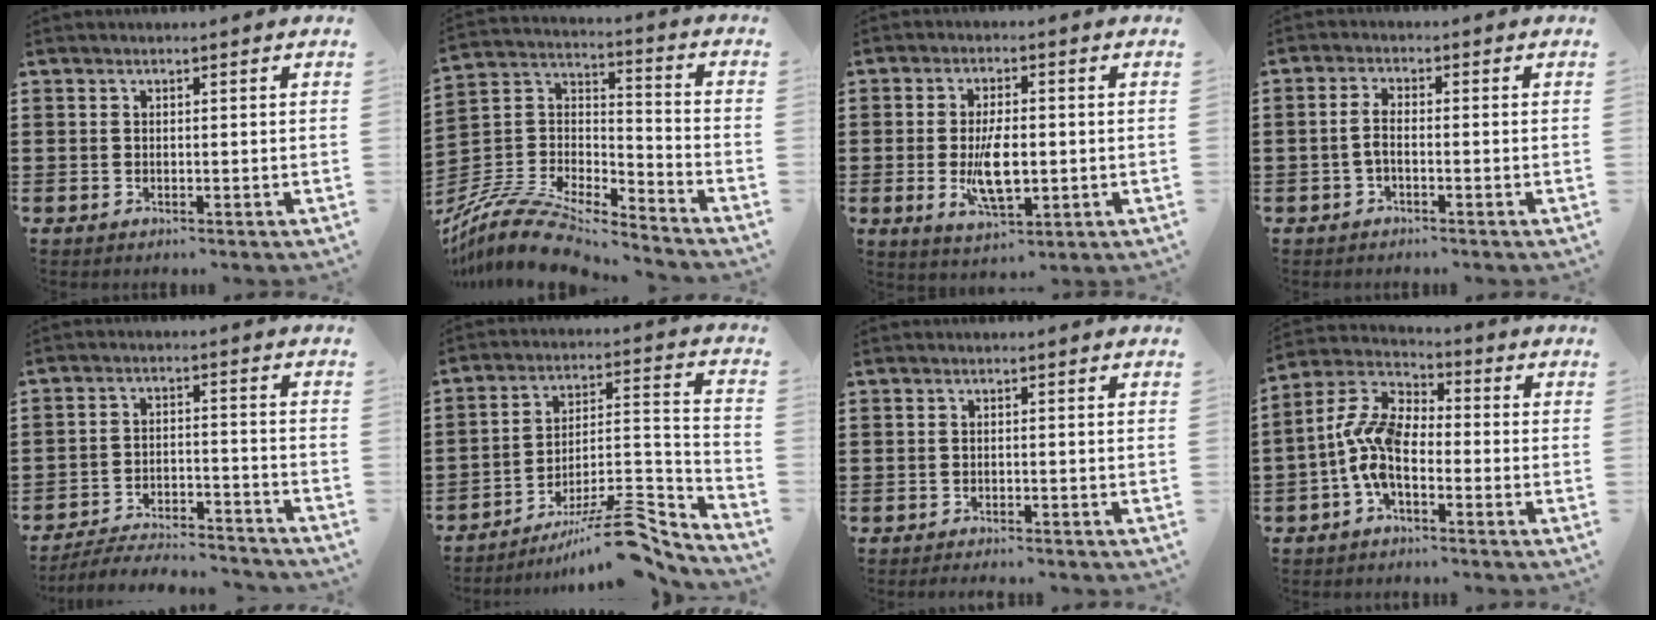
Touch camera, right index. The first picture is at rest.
{"total": 10.6, "force": [-9.4, 2.7, 4.1], "torque": [-0.096, 0.012, -0.193]}
{"total": 7.4, "force": [-1.0, 3.0, 6.7], "torque": [-0.145, -0.010, -0.019]}
{"total": 2.4, "force": [-0.8, 0.6, 2.2], "torque": [-0.048, -0.004, -0.016]}
{"total": 5.2, "force": [-5.1, 0.4, 1.1], "torque": [-0.027, 0.003, -0.104]}
{"total": 11.7, "force": [-8.4, 2.6, 7.7], "torque": [-0.115, 0.026, -0.151]}
{"total": 0.9, "force": [-0.9, 0.0, 0.1], "torque": [-0.004, 0.000, -0.019]}
{"total": 8.6, "force": [-1.7, 4.3, 7.3], "torque": [-0.191, -0.014, -0.042]}